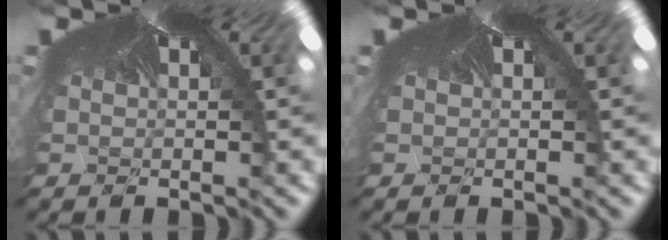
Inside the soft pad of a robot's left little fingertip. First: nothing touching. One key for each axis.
{"total": 0.0}